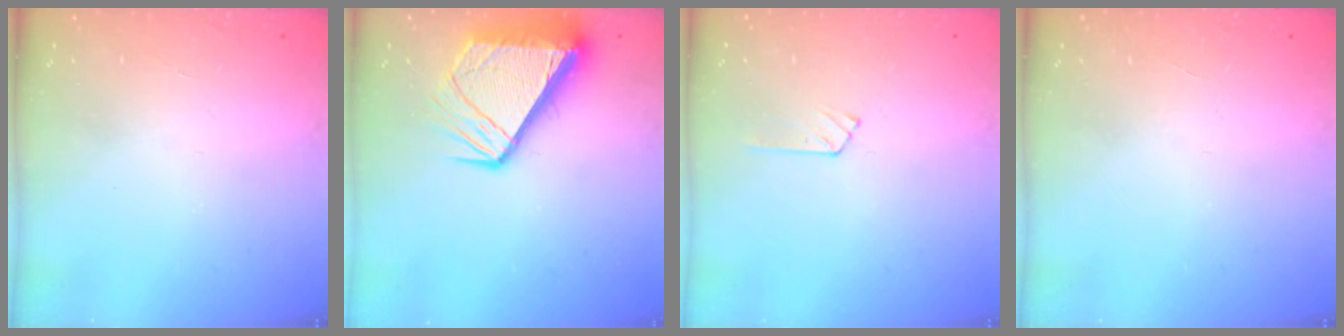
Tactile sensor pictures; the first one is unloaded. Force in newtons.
{"total": 12.6, "press": 12.6, "slide": 1.5}
{"total": 5.1, "press": 5.1, "slide": 0.4}
{"total": 0.0}